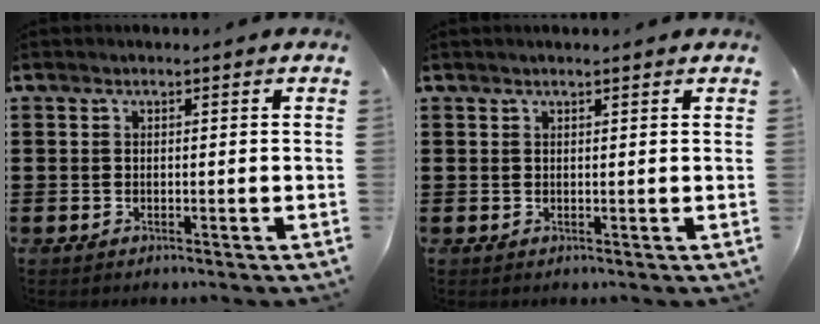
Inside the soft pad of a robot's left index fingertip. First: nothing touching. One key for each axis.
{"total": 0.9, "fx": 0.7, "fy": 0.0, "fz": 0.6, "tx": -0.011, "ty": -0.002, "tz": 0.013}